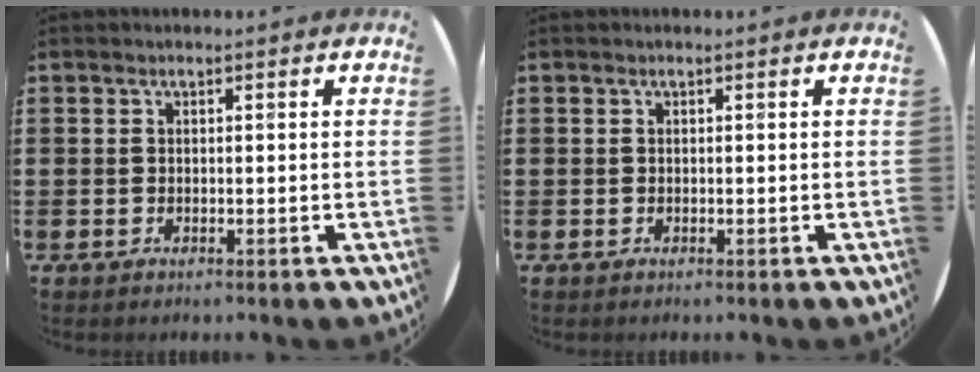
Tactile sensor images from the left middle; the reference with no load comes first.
{"total": 0.0}